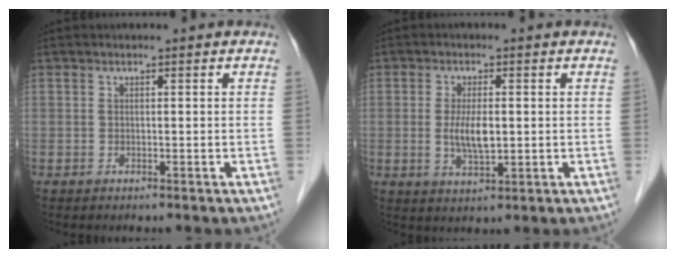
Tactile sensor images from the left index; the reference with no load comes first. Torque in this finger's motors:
{"motor_torque": [1.32, 0.82, 0.36, 0.05]}